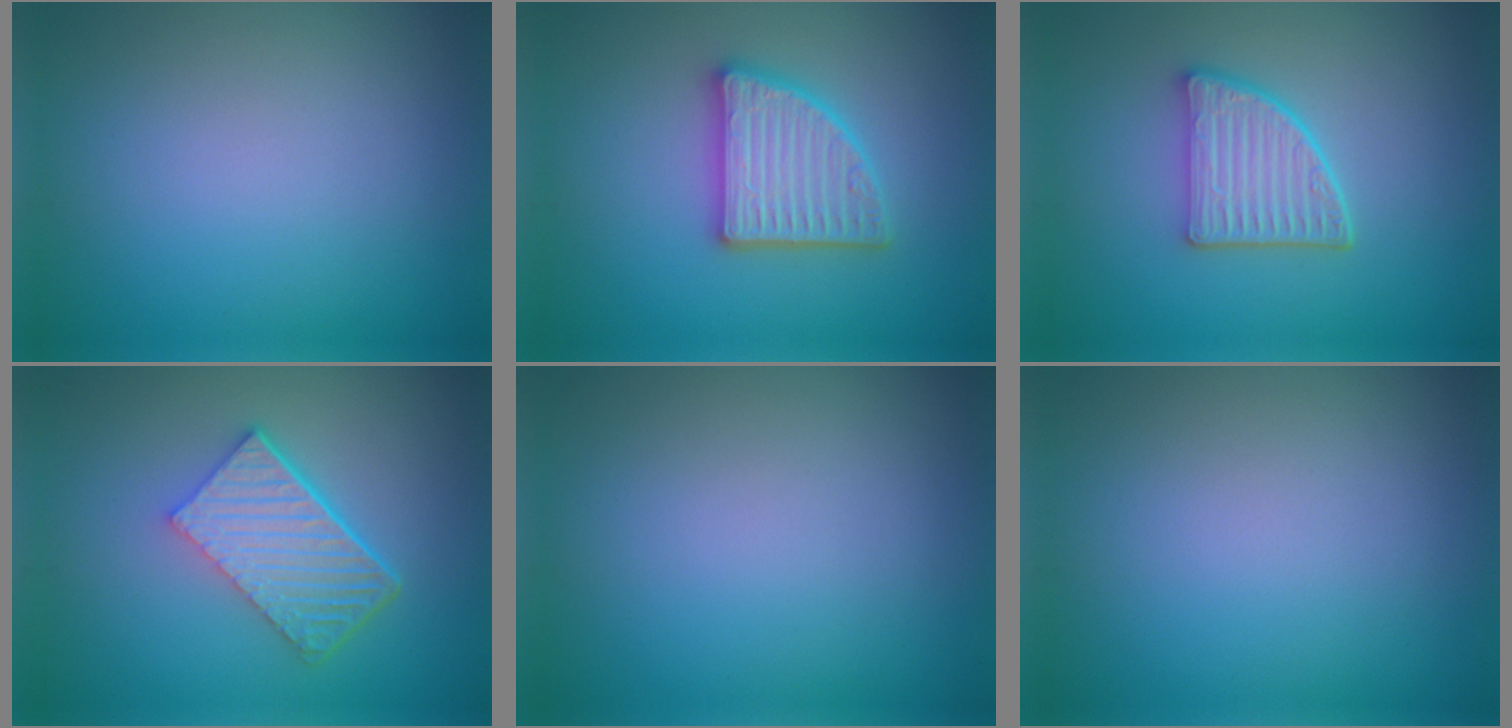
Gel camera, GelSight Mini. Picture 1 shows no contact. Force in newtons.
{"total": 4.9, "press": 4.8, "slide": 0.8}
{"total": 4.4, "press": 3.7, "slide": 2.4}
{"total": 6.0, "press": 4.1, "slide": 4.4}
{"total": 0.0}
{"total": 0.0}